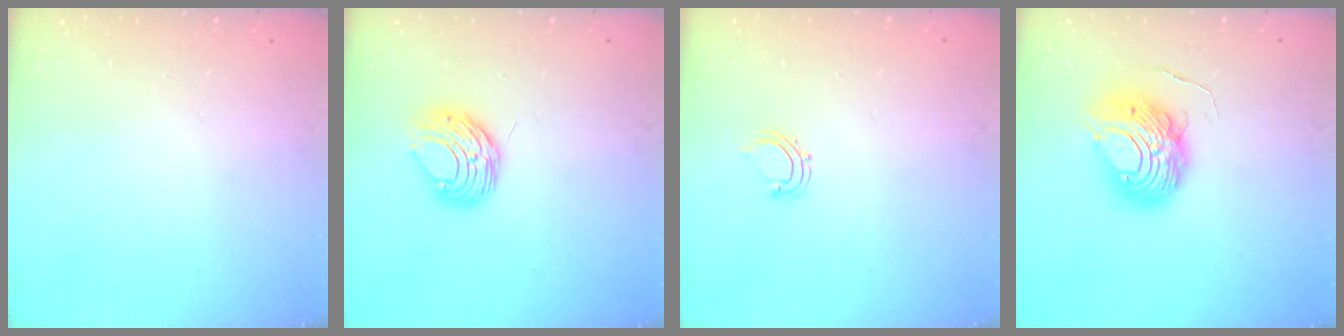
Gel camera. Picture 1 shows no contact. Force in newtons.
{"total": 8.8, "press": 8.8, "slide": 0.8}
{"total": 3.7, "press": 3.6, "slide": 0.8}
{"total": 10.2, "press": 10.2, "slide": 1.1}